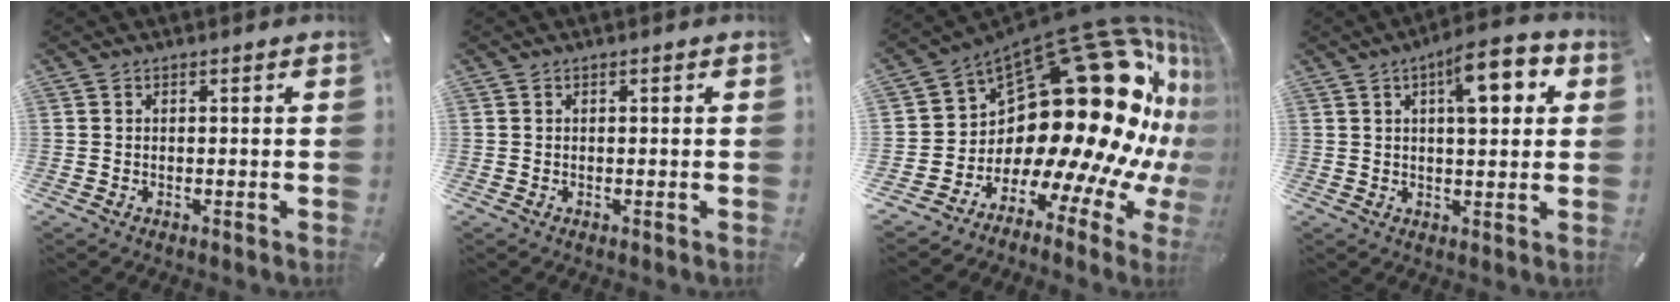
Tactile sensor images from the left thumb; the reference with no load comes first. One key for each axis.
{"total": 0.0}
{"total": 31.8, "fx": 10.4, "fy": 16.0, "fz": 25.5, "tx": -0.352, "ty": -0.166, "tz": 0.225}
{"total": 9.6, "fx": 3.9, "fy": 3.7, "fz": 7.9, "tx": -0.103, "ty": -0.018, "tz": 0.056}